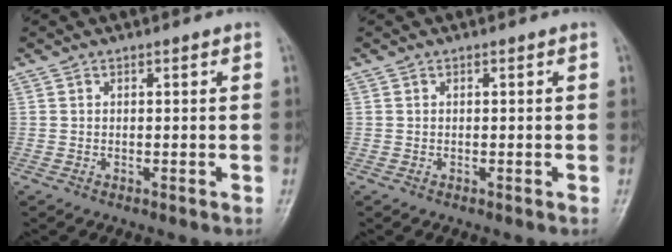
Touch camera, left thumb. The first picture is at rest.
{"total": 0.0}